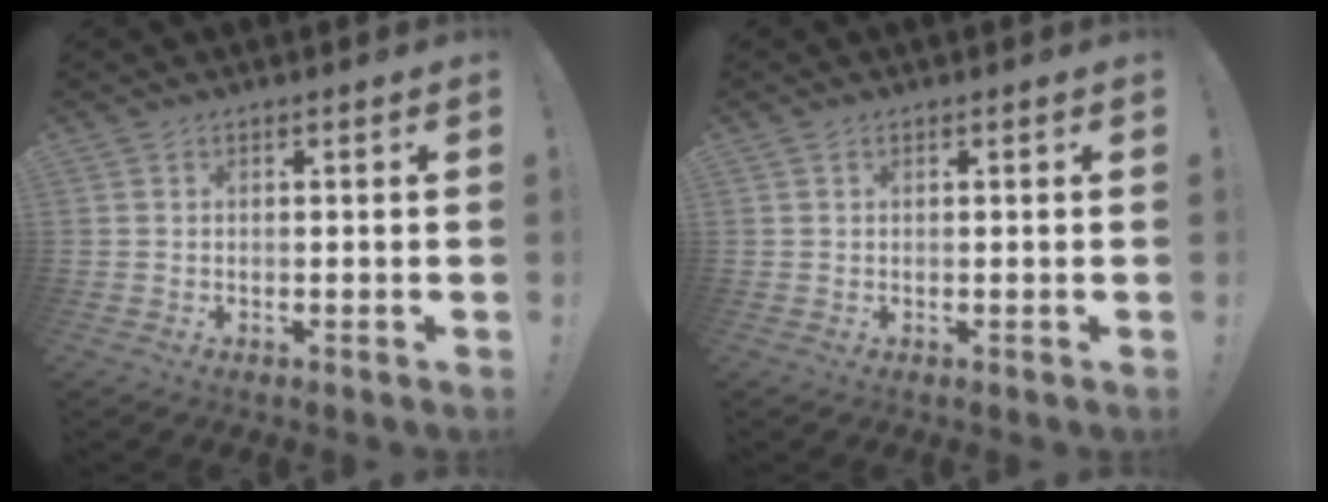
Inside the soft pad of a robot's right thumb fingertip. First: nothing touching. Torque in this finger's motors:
{"motor_torque": [0.04, -0.05, -0.22, 0.22, 0.04]}